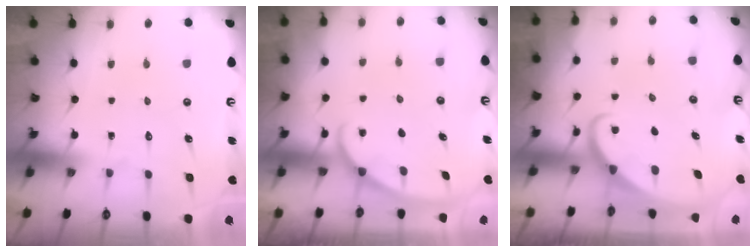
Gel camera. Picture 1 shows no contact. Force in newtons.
{"total": 1.0, "press": 1.0, "slide": 0.2}
{"total": 1.9, "press": 1.8, "slide": 0.2}